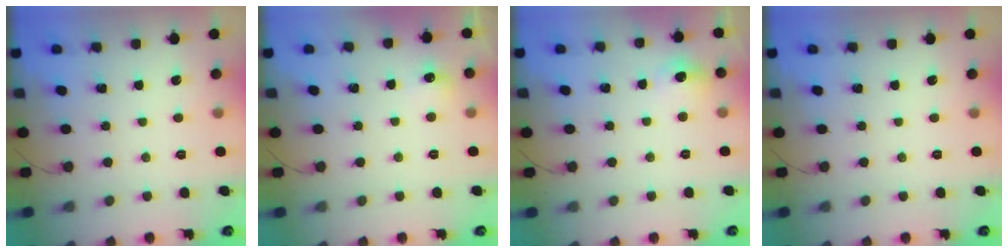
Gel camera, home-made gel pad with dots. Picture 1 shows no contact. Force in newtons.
{"total": 5.2, "press": 5.0, "slide": 1.3}
{"total": 5.5, "press": 5.1, "slide": 1.9}
{"total": 0.0}